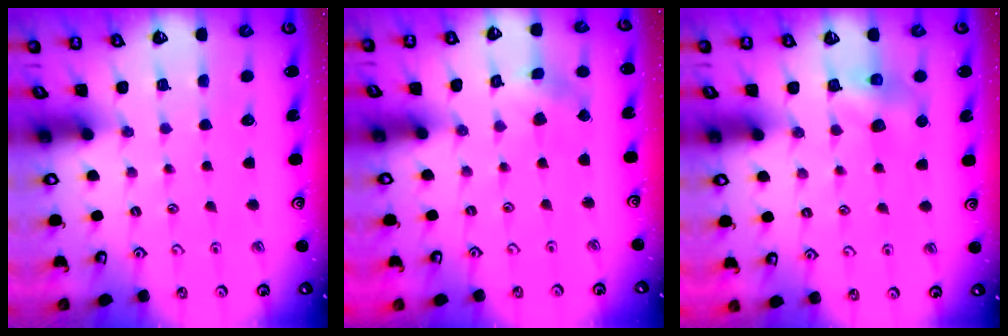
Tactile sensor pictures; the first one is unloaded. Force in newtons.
{"total": 2.3, "press": 2.3, "slide": 0.4}
{"total": 6.9, "press": 6.9, "slide": 0.2}